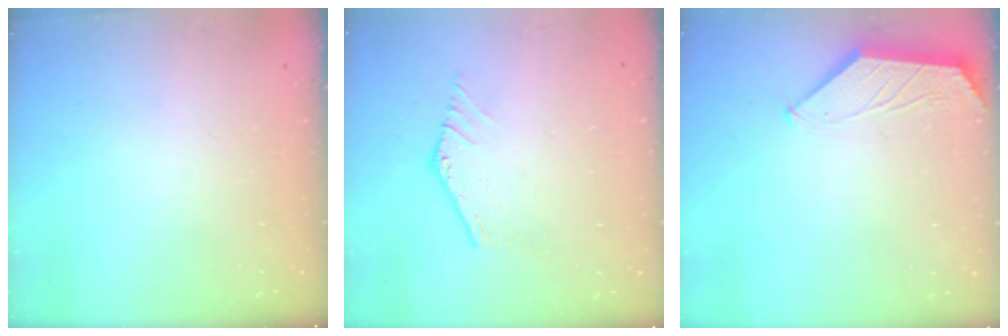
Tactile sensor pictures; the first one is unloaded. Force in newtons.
{"total": 0.0}
{"total": 0.0}